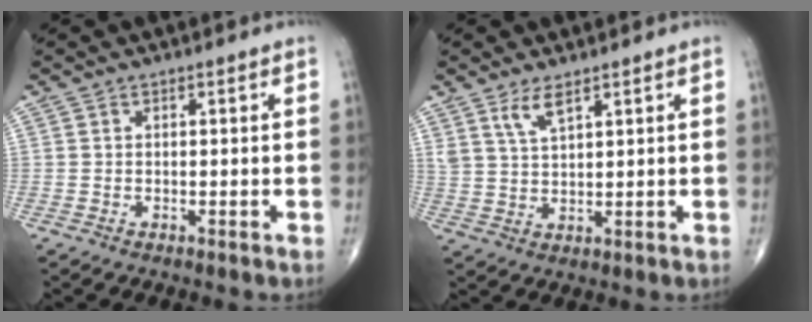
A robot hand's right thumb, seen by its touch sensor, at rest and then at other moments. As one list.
[{"total": 4.3, "force": [2.9, 1.3, 2.9], "torque": [-0.059, -0.018, 0.064]}]